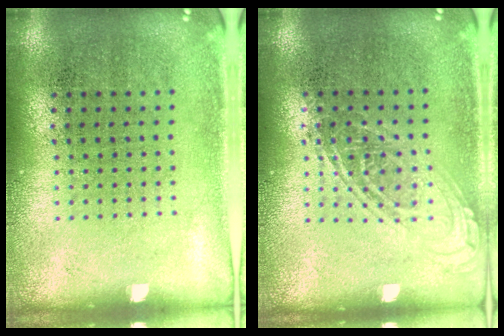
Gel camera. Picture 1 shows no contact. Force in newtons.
{"total": 1.2, "press": 1.2, "slide": 0.1}